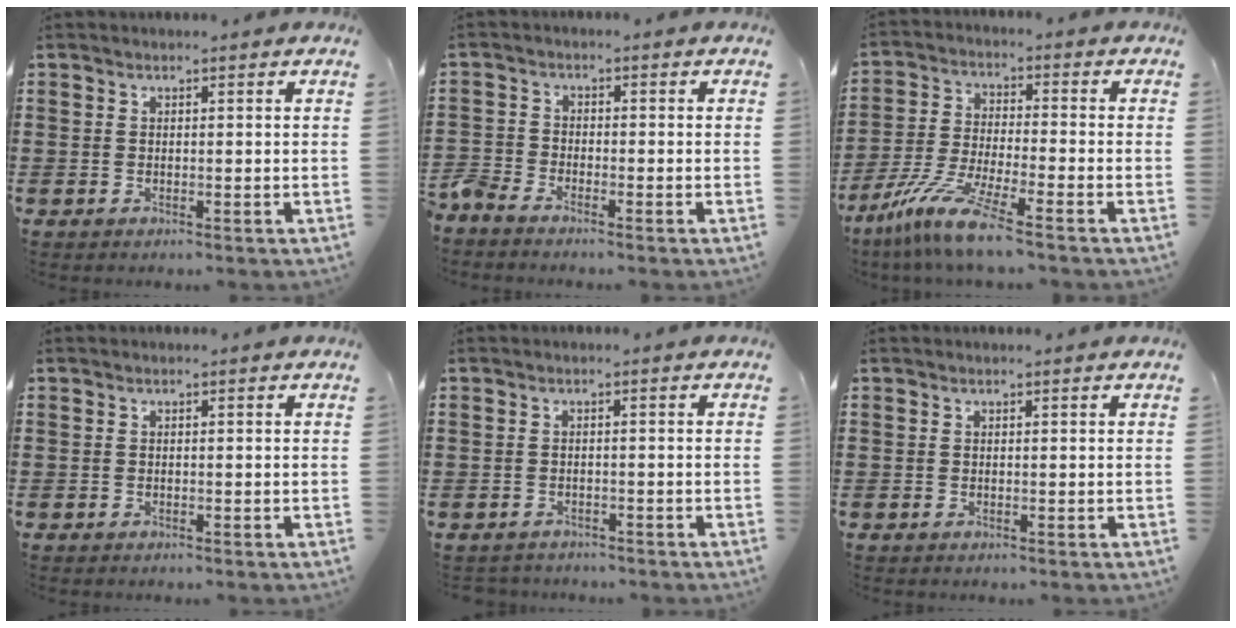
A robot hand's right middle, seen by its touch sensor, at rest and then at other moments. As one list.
[{"total": 2.6, "force": [-2.5, 0.6, 0.3], "torque": [-0.032, -0.005, -0.060]}, {"total": 9.6, "force": [-7.5, 0.3, 6.1], "torque": [-0.141, -0.012, -0.151]}, {"total": 0.0}, {"total": 1.2, "force": [-1.2, 0.2, -0.1], "torque": [-0.004, -0.001, -0.027]}, {"total": 0.0}]